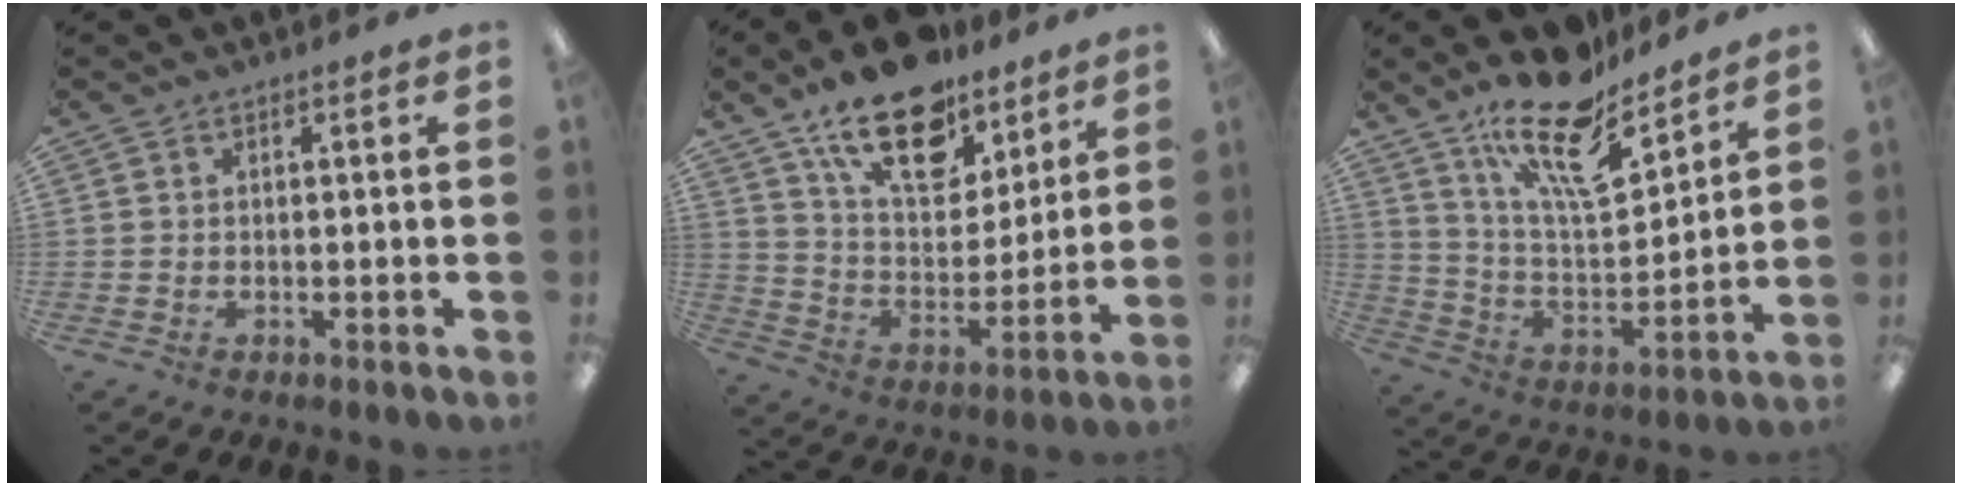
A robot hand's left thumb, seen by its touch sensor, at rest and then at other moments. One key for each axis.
{"total": 20.2, "fx": 13.9, "fy": 10.1, "fz": 10.7, "tx": -0.176, "ty": -0.080, "tz": 0.244}
{"total": 18.9, "fx": 14.1, "fy": 6.2, "fz": 10.9, "tx": -0.191, "ty": -0.087, "tz": 0.240}